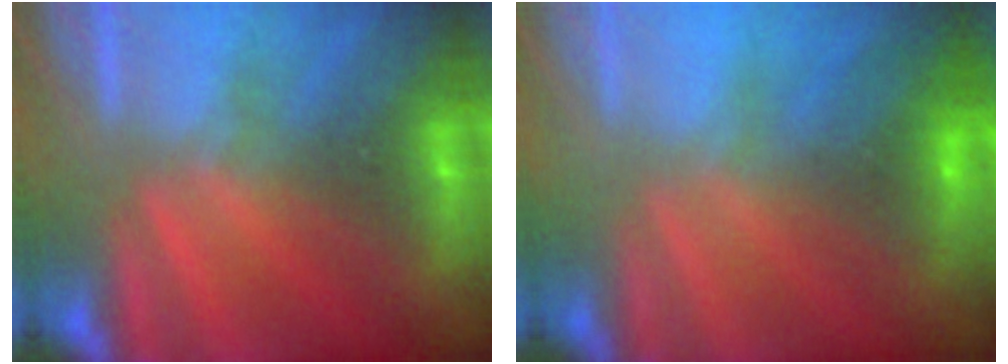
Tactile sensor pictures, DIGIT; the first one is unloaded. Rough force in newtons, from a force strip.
{"total": 2.8}